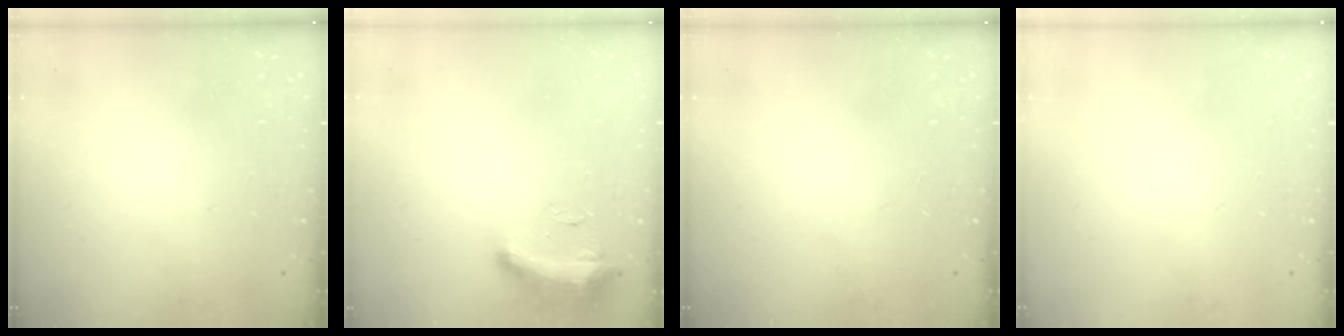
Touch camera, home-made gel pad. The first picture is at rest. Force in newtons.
{"total": 8.8, "press": 8.7, "slide": 0.8}
{"total": 0.0}
{"total": 0.0}